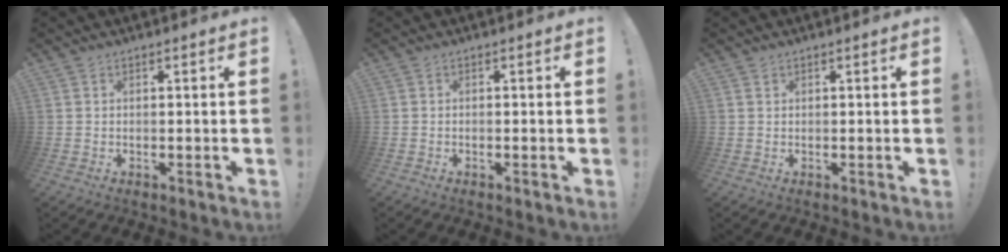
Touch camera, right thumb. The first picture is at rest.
{"total": 0.7, "force": [-0.6, 0.0, 0.4], "torque": [-0.015, 0.003, -0.008]}
{"total": 0.8, "force": [0.6, 0.6, 0.1], "torque": [-0.003, 0.002, 0.011]}